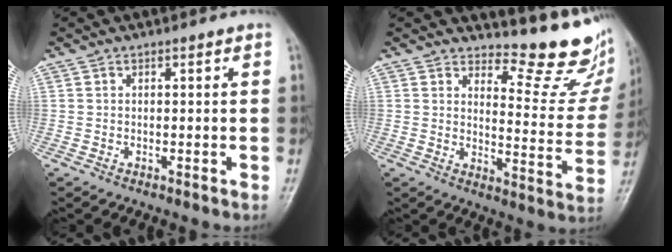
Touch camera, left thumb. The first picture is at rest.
{"total": 13.9, "force": [12.4, 3.9, 4.9], "torque": [-0.024, -0.138, 0.145]}